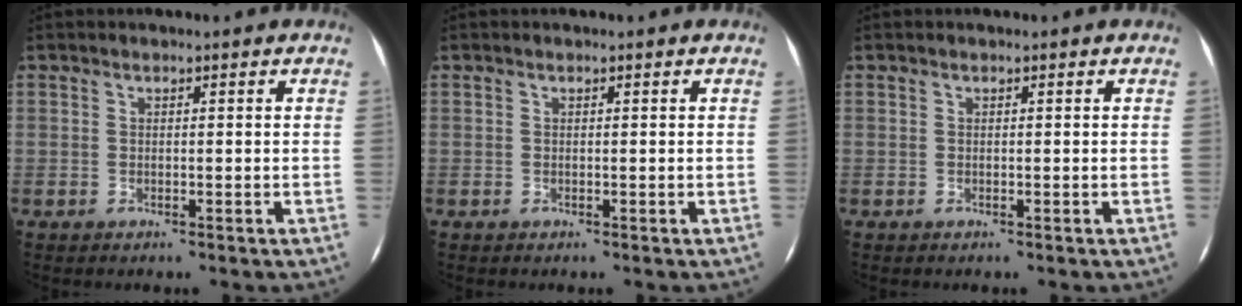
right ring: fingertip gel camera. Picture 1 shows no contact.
{"total": 0.0}
{"total": 0.0}